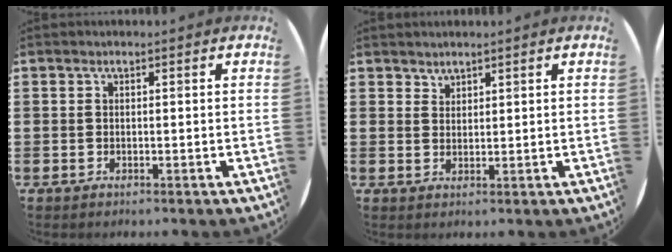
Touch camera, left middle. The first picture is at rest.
{"total": 1.7, "force": [1.6, 0.4, -0.3], "torque": [0.005, 0.000, 0.032]}